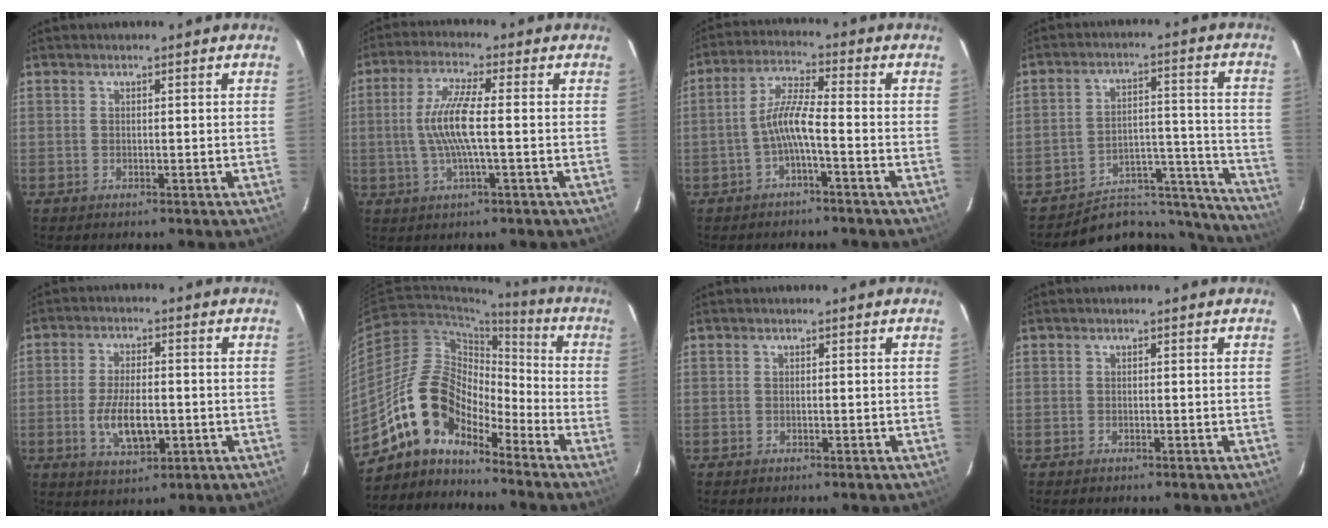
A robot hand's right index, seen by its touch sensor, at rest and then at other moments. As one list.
[{"total": 8.6, "force": [-0.5, 0.8, 8.5], "torque": [-0.172, 0.001, -0.010]}, {"total": 5.5, "force": [-2.3, 0.4, 5.0], "torque": [-0.113, 0.014, -0.044]}, {"total": 18.1, "force": [-16.6, 6.5, 3.2], "torque": [-0.032, 0.067, -0.221]}, {"total": 8.6, "force": [-2.0, 3.8, 7.4], "torque": [-0.150, -0.010, -0.030]}, {"total": 12.5, "force": [-9.8, 5.6, 5.2], "torque": [-0.090, 0.024, -0.193]}, {"total": 0.0}, {"total": 0.0}]